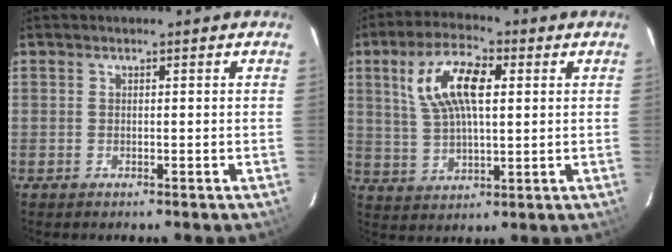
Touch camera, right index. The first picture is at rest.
{"total": 12.3, "force": [3.6, 5.2, 10.5], "torque": [-0.208, 0.020, 0.073]}